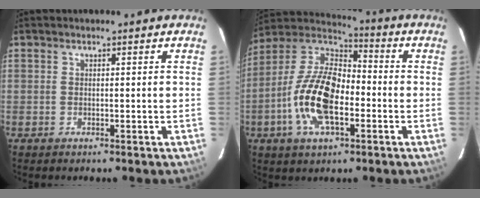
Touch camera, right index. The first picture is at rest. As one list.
[{"total": 16.8, "force": [-4.7, 7.9, 14.1], "torque": [-0.292, 0.001, -0.094]}]